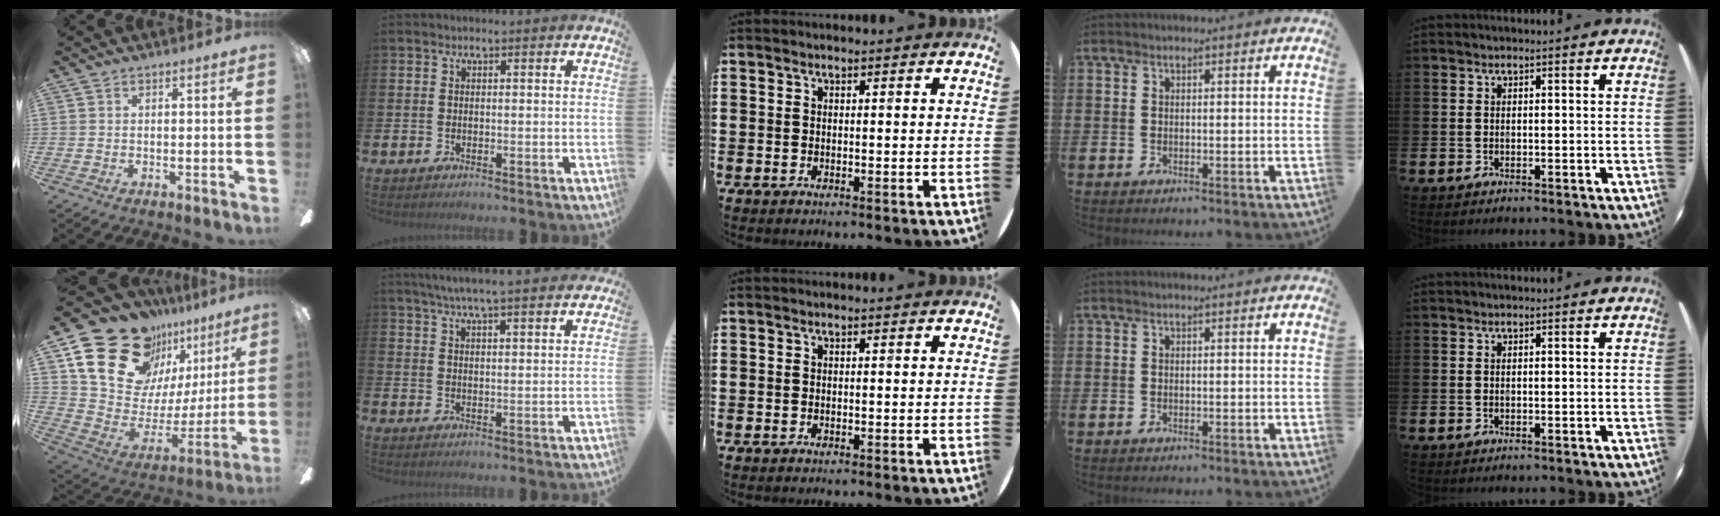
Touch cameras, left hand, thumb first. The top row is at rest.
{"thumb": {"total": 23.6, "force": [16.1, 14.1, 9.9], "torque": [-0.161, -0.105, 0.312]}, "index": {"total": 5.8, "force": [5.5, -0.1, 1.9], "torque": [-0.050, -0.019, 0.097]}}